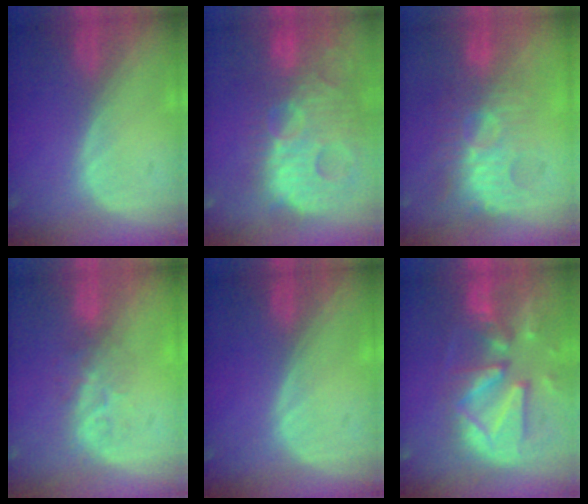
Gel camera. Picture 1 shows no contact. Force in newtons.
{"total": 14.4, "press": 12.4, "slide": 7.3}
{"total": 9.8, "press": 8.5, "slide": 4.7}
{"total": 3.7, "press": 3.6, "slide": 1.2}
{"total": 0.0}
{"total": 13.2, "press": 11.4, "slide": 6.6}